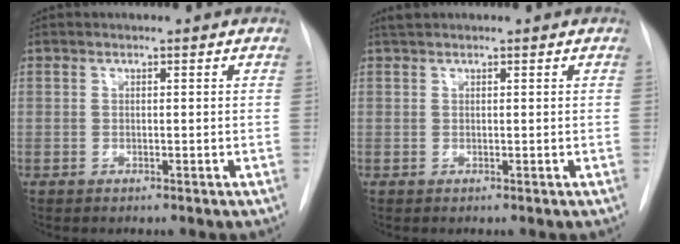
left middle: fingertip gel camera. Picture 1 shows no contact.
{"total": 0.9, "force": [0.8, 0.1, 0.3], "torque": [-0.013, 0.012, 0.020]}